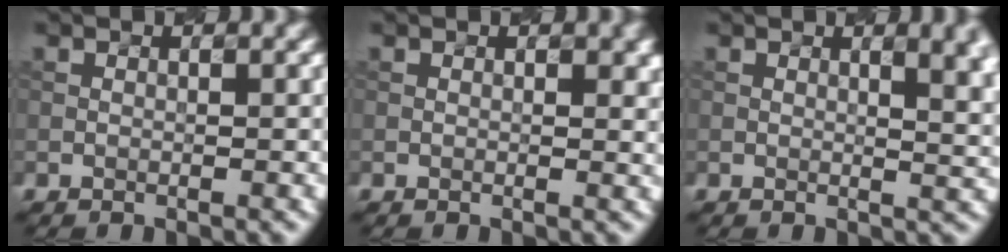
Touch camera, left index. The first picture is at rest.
{"total": 2.0, "force": [0.7, 0.8, 1.6], "torque": [-0.014, 0.003, 0.013]}
{"total": 6.7, "force": [2.2, 3.0, 5.6], "torque": [-0.021, 0.015, 0.031]}